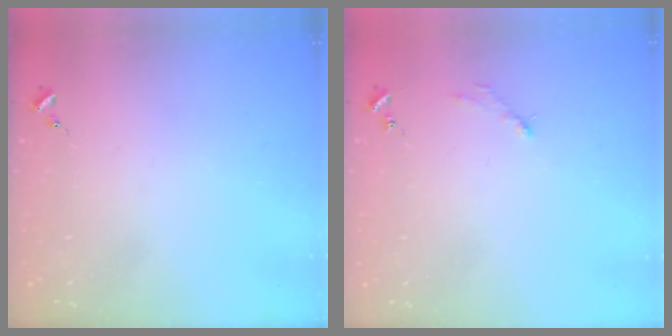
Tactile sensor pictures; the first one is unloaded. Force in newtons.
{"total": 2.6, "press": 2.6, "slide": 0.3}